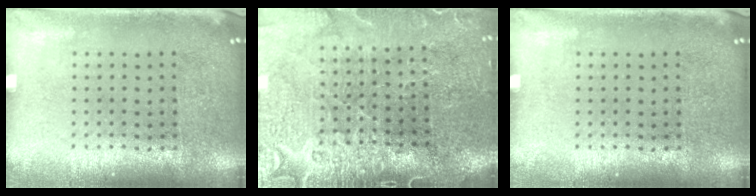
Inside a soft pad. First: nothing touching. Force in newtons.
{"total": 3.9, "press": 3.6, "slide": 1.5}
{"total": 0.0}